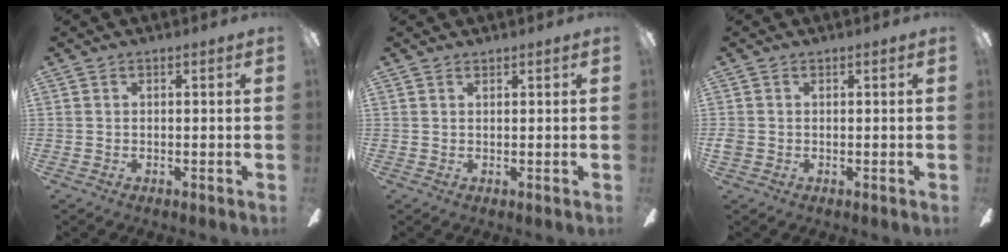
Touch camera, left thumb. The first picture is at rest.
{"total": 0.6, "force": [0.6, 0.1, 0.1], "torque": [-0.003, 0.000, 0.012]}
{"total": 1.4, "force": [-0.2, 1.3, 0.6], "torque": [-0.009, 0.004, -0.003]}